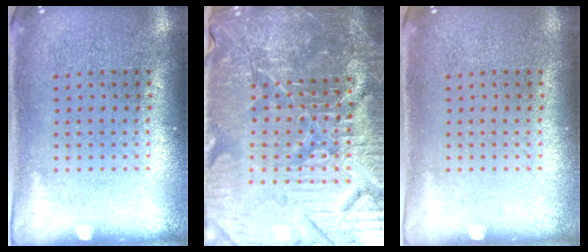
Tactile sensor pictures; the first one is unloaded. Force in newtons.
{"total": 6.6, "press": 5.9, "slide": 2.8}
{"total": 0.0}